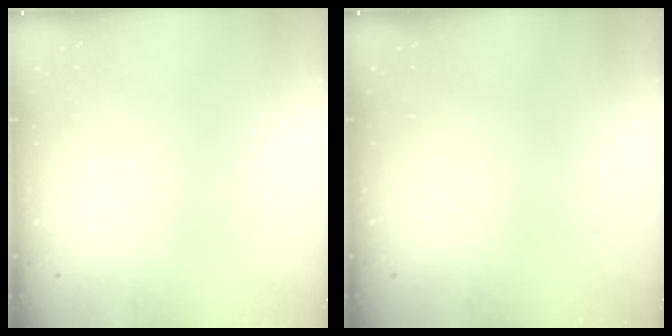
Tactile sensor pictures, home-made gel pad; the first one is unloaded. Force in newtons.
{"total": 0.0}